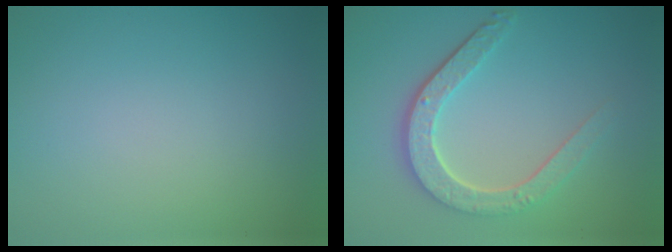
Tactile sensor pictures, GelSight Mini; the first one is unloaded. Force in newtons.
{"total": 4.6, "press": 3.7, "slide": 2.8}